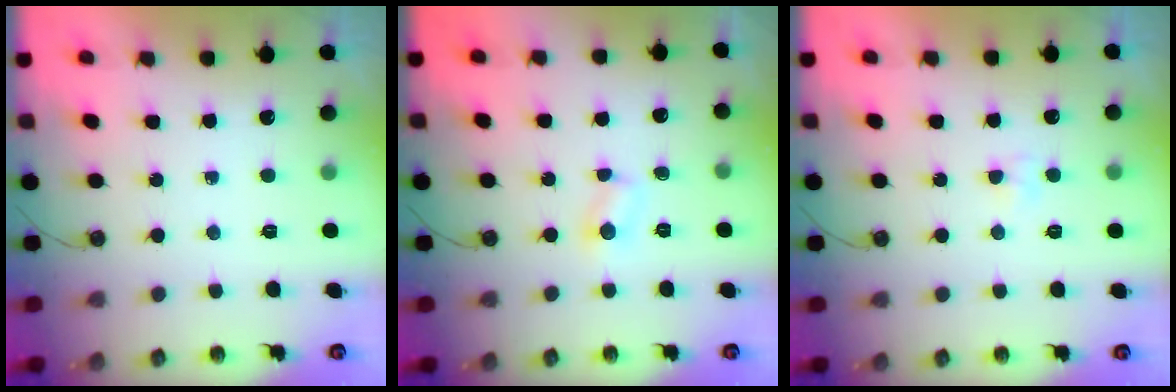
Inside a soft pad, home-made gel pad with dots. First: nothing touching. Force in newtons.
{"total": 2.5, "press": 2.5, "slide": 0.3}
{"total": 3.1, "press": 2.7, "slide": 1.4}